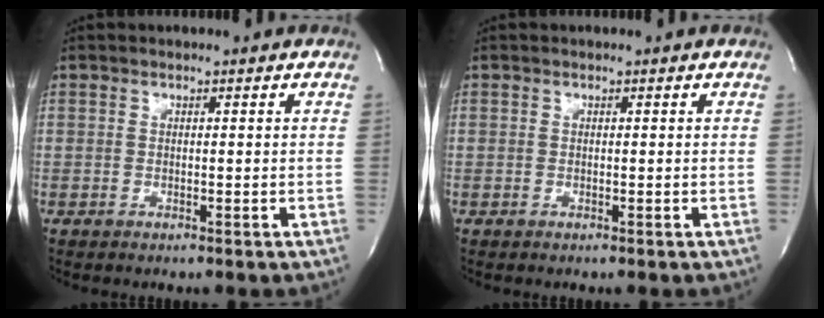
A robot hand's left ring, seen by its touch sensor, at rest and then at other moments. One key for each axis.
{"total": 0.0}